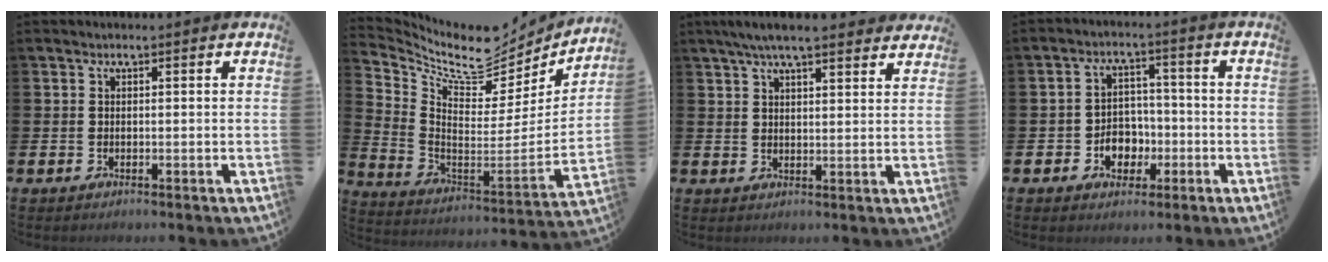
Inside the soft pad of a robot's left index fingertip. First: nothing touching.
{"total": 7.7, "force": [6.2, 3.7, 2.9], "torque": [-0.083, -0.058, 0.101]}
{"total": 6.0, "force": [5.3, 0.8, 2.6], "torque": [-0.058, -0.012, 0.096]}
{"total": 4.5, "force": [-1.6, 3.9, 1.6], "torque": [-0.030, 0.003, -0.036]}